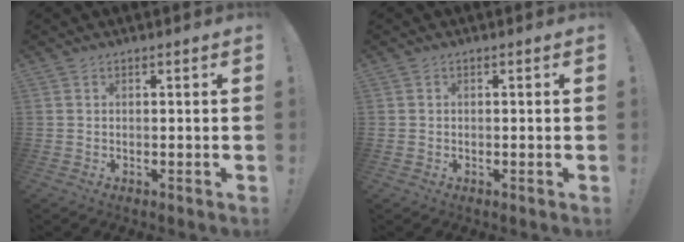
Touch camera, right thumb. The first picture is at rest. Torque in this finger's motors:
{"motor_torque": [-0.15, -0.18, 0.05, 0.11, 0.03]}